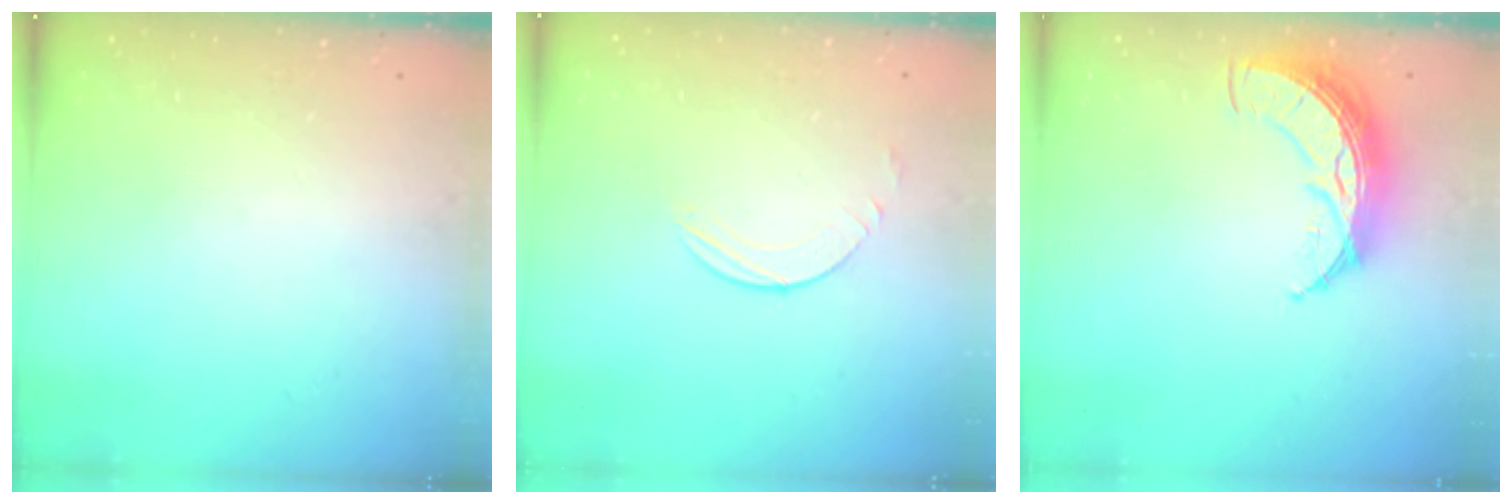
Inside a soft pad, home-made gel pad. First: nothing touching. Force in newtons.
{"total": 3.9, "press": 3.9, "slide": 0.3}
{"total": 10.9, "press": 10.9, "slide": 0.7}